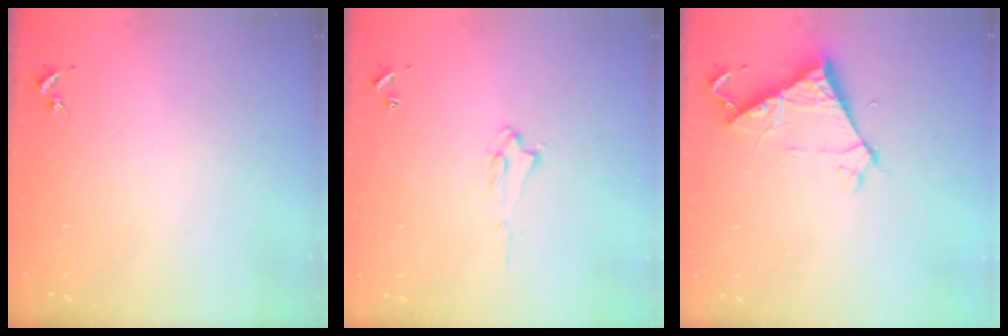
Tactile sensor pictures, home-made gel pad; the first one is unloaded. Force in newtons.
{"total": 1.9, "press": 1.8, "slide": 0.4}
{"total": 6.1, "press": 6.1, "slide": 0.4}